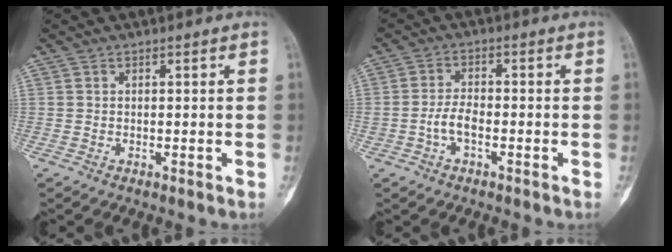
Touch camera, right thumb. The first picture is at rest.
{"total": 3.8, "force": [-1.4, 2.0, 2.9], "torque": [-0.055, 0.018, -0.029]}